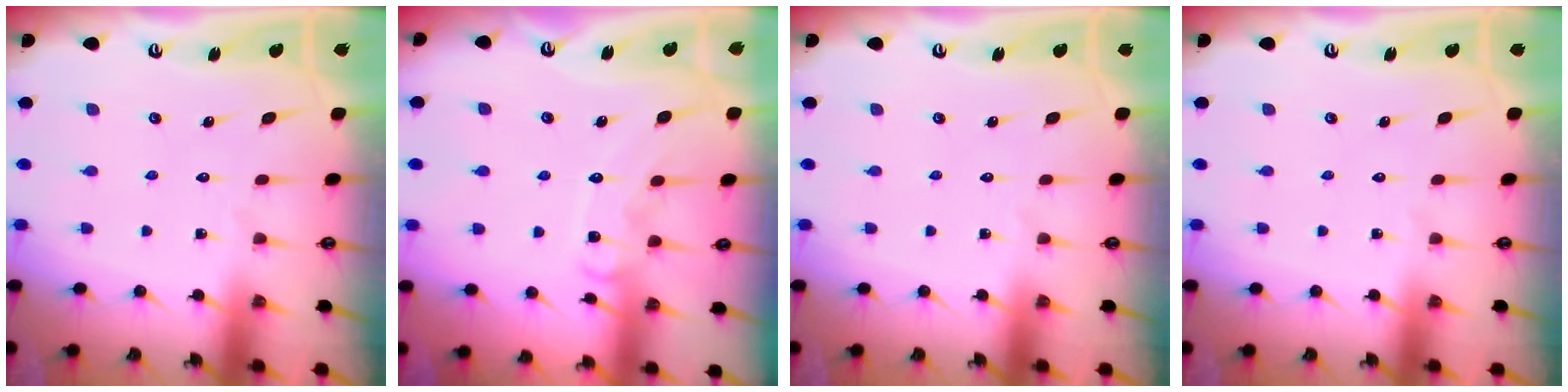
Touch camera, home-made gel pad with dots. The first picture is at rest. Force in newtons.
{"total": 9.6, "press": 9.6, "slide": 0.7}
{"total": 0.0}
{"total": 0.0}